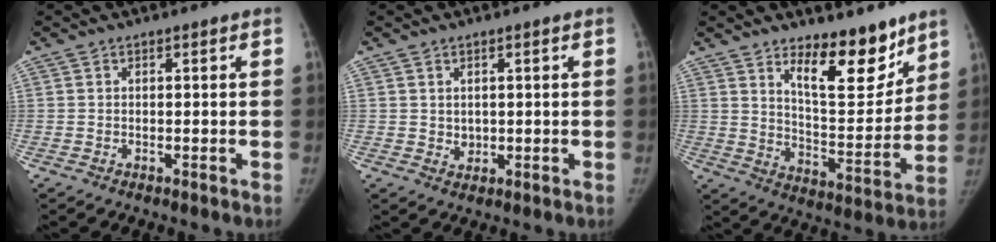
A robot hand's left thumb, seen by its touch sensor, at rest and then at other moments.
{"total": 1.9, "force": [0.7, 1.7, 0.7], "torque": [-0.006, -0.007, 0.018]}
{"total": 14.4, "force": [9.9, 5.7, 8.8], "torque": [-0.084, -0.087, 0.165]}